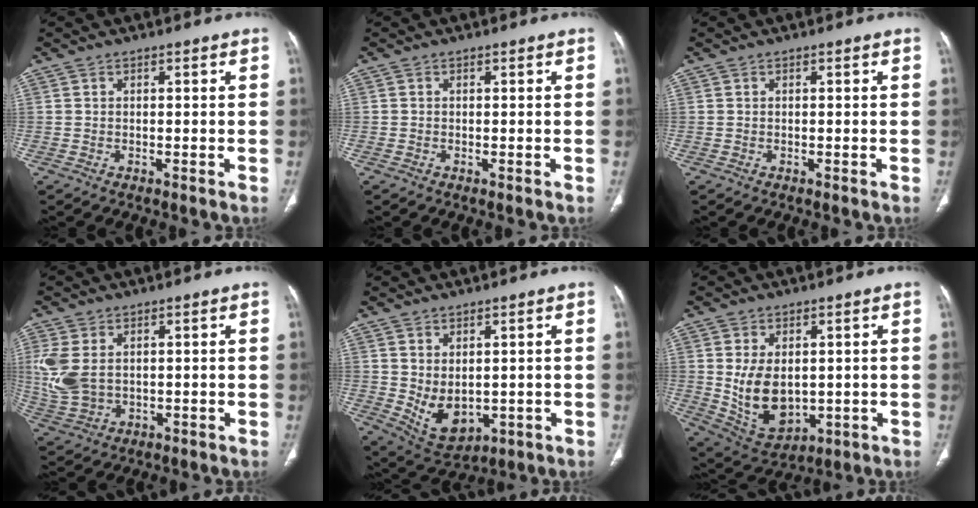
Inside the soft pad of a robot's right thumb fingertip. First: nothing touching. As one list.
[{"total": 0.0}, {"total": 0.0}, {"total": 8.9, "force": [1.6, 6.0, 6.4], "torque": [-0.159, -0.003, 0.048]}, {"total": 8.0, "force": [0.0, 5.1, 6.1], "torque": [-0.089, -0.009, 0.030]}, {"total": 11.2, "force": [0.4, 7.4, 8.4], "torque": [-0.129, -0.011, 0.036]}]